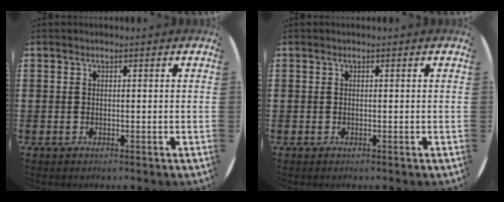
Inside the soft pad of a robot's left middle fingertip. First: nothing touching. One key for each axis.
{"total": 0.0}